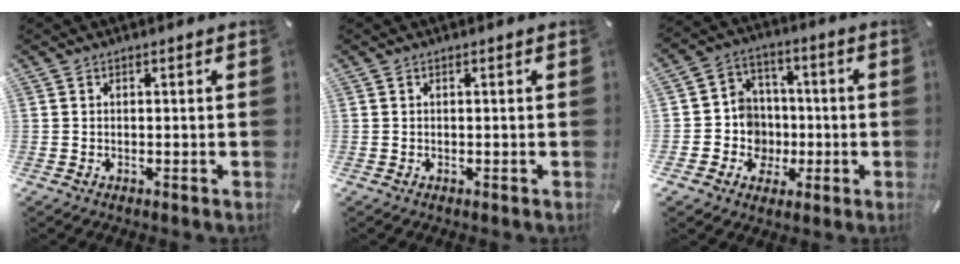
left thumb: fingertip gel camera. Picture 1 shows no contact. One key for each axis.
{"total": 0.0}
{"total": 9.4, "fx": -1.4, "fy": 9.3, "fz": 0.8, "tx": -0.026, "ty": 0.005, "tz": -0.014}